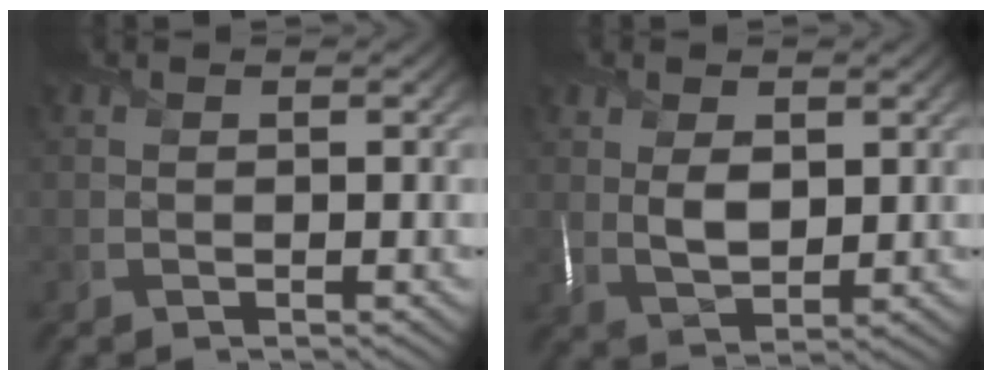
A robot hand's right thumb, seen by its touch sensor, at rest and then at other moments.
{"total": 3.5, "force": [1.0, 2.0, 2.7], "torque": [-0.060, -0.003, 0.021]}